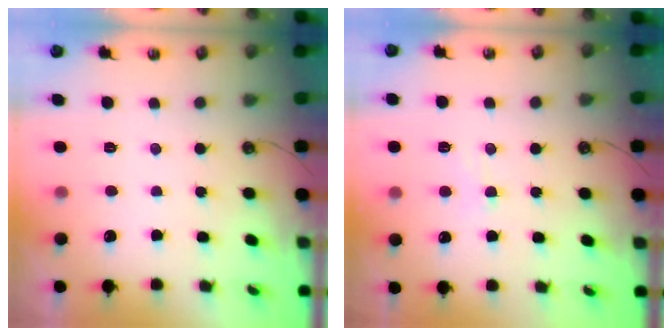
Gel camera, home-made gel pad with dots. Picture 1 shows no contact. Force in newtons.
{"total": 0.8, "press": 0.6, "slide": 0.5}